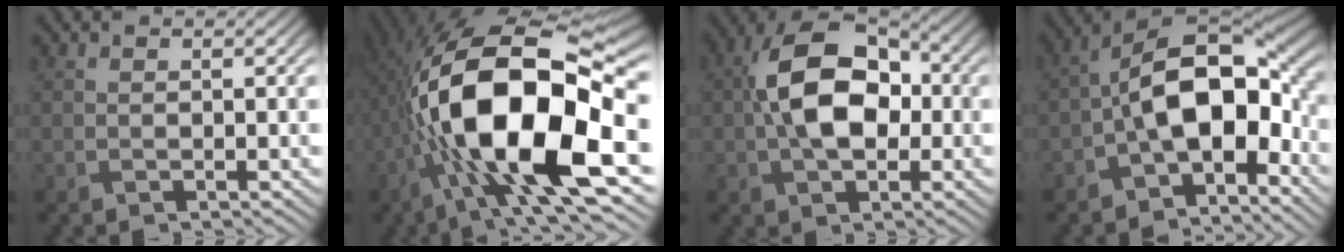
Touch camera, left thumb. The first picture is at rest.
{"total": 20.6, "force": [-2.6, 9.1, 18.3], "torque": [-0.356, 0.003, -0.053]}
{"total": 11.8, "force": [0.3, 7.2, 9.3], "torque": [-0.179, 0.012, -0.007]}
{"total": 12.7, "force": [-2.6, 6.9, 10.3], "torque": [-0.171, 0.006, -0.063]}